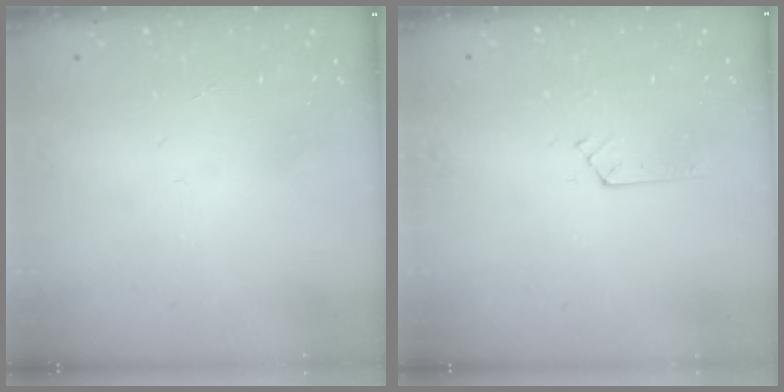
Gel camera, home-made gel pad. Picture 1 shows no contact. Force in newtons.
{"total": 2.8, "press": 2.8, "slide": 0.4}